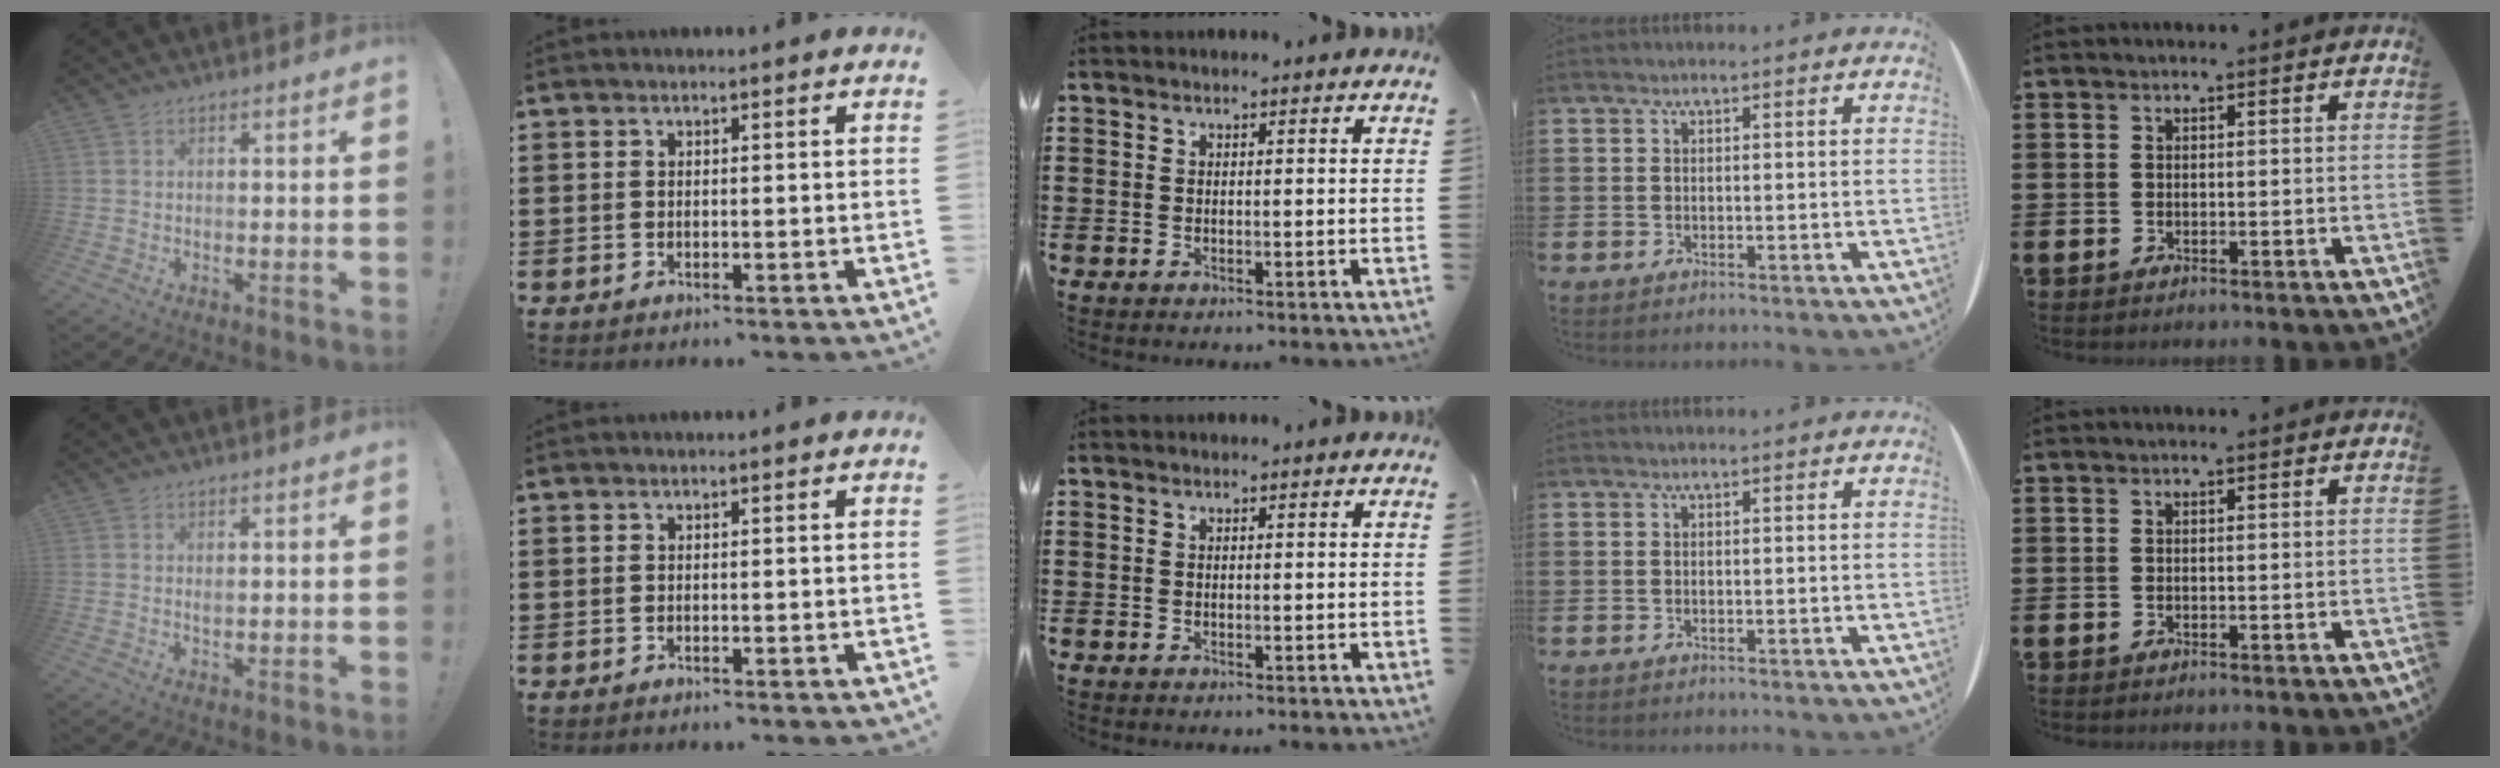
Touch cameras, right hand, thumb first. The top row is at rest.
{"thumb": {"total": 0.8, "force": [0.4, 0.4, 0.5], "torque": [-0.005, -0.001, 0.006]}}